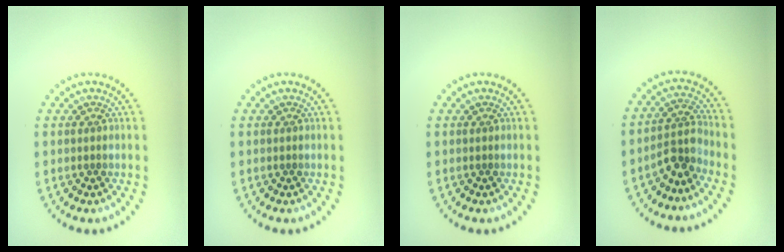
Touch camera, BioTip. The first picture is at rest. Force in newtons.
{"total": 0.0}
{"total": 0.0}
{"total": 2.9, "press": 2.2, "slide": 1.9}